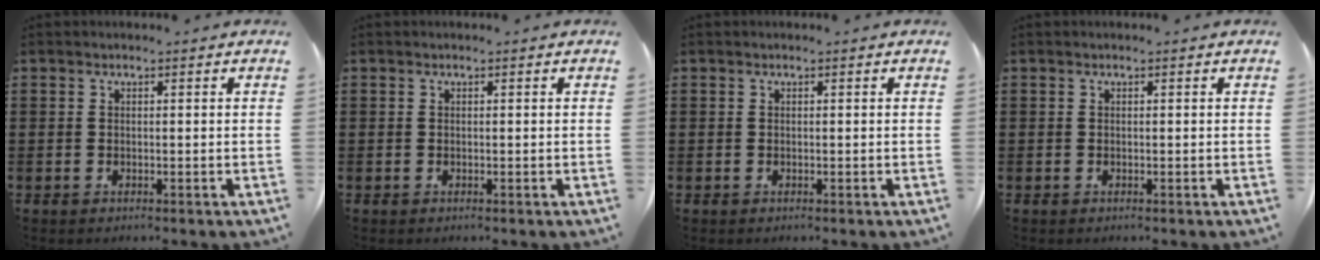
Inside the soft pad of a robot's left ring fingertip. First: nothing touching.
{"total": 0.0}
{"total": 0.0}
{"total": 0.0}